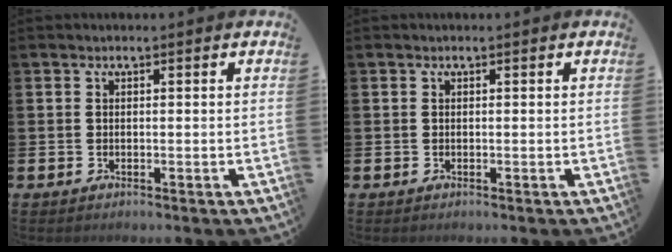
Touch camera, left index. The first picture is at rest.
{"total": 0.0}